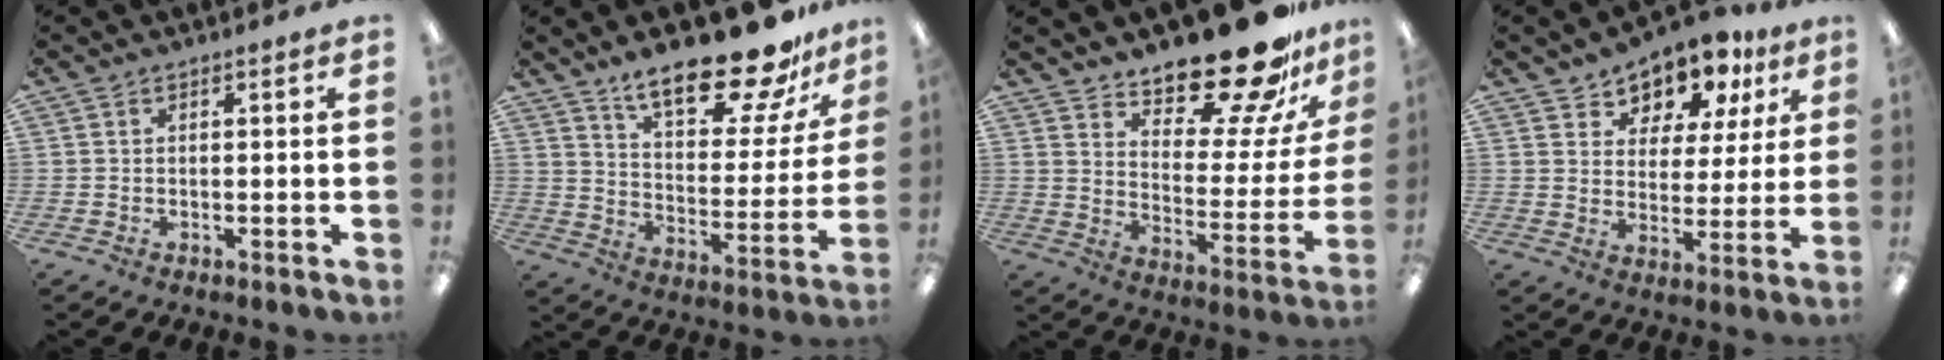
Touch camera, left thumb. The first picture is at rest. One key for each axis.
{"total": 21.2, "fx": 16.6, "fy": 6.9, "fz": 11.2, "tx": -0.169, "ty": -0.109, "tz": 0.280}
{"total": 21.1, "fx": 17.8, "fy": 6.3, "fz": 9.3, "tx": -0.120, "ty": -0.135, "tz": 0.295}
{"total": 9.6, "fx": 8.2, "fy": 4.8, "fz": 1.7, "tx": -0.041, "ty": -0.068, "tz": 0.149}